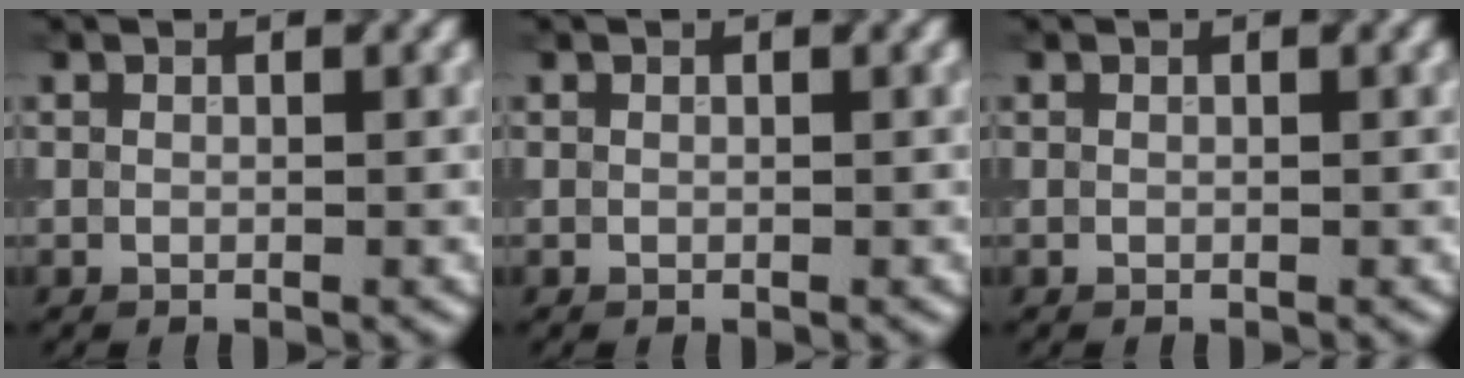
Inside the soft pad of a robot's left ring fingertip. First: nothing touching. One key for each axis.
{"total": 0.0}
{"total": 0.0}